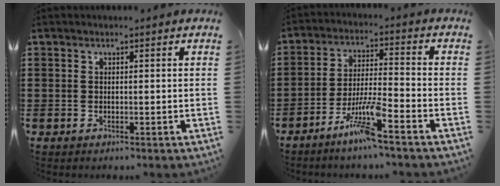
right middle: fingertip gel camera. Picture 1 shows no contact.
{"total": 7.7, "force": [-5.4, 0.4, 5.5], "torque": [-0.121, -0.011, -0.106]}